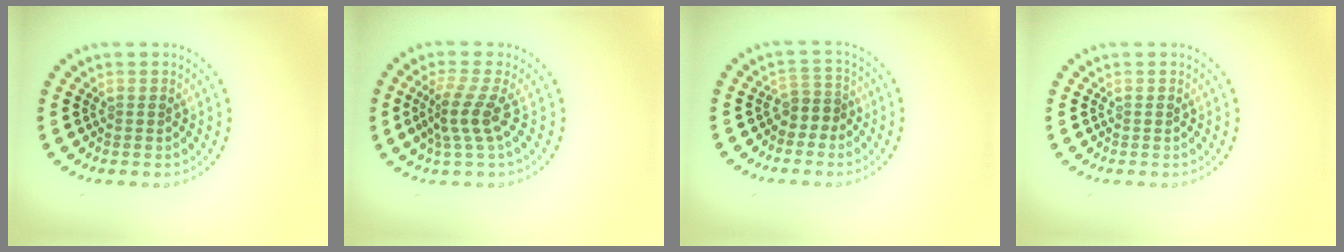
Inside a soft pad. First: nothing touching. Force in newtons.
{"total": 2.9, "press": 2.0, "slide": 2.1}
{"total": 1.8, "press": 1.3, "slide": 1.2}
{"total": 0.0}